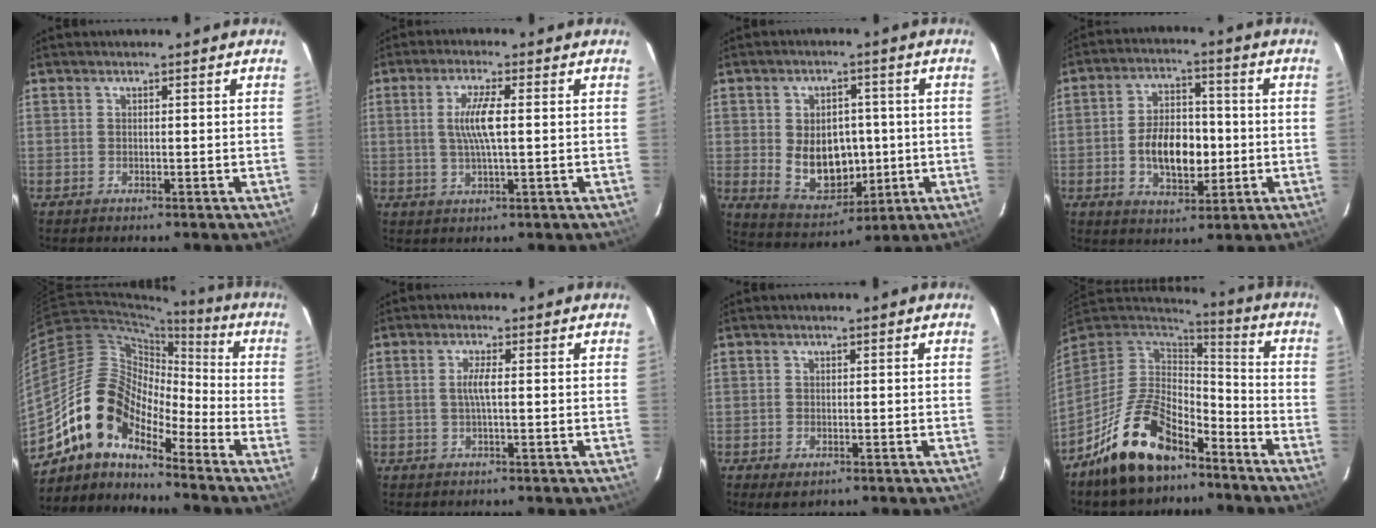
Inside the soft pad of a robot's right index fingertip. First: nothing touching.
{"total": 6.2, "force": [0.5, 0.7, 6.1], "torque": [-0.115, -0.001, 0.011]}
{"total": 11.3, "force": [-0.5, 8.4, 7.6], "torque": [-0.151, -0.005, 0.019]}
{"total": 11.4, "force": [-2.0, 6.5, 9.2], "torque": [-0.171, 0.014, -0.025]}
{"total": 12.6, "force": [-9.9, 5.5, 5.6], "torque": [-0.094, 0.026, -0.201]}
{"total": 2.5, "force": [-0.1, -0.1, 2.5], "torque": [-0.049, 0.001, -0.003]}
{"total": 2.1, "force": [-1.0, 1.3, 1.3], "torque": [-0.023, -0.007, -0.016]}
{"total": 22.5, "force": [-13.6, 11.6, 13.7], "torque": [-0.287, 0.006, -0.228]}